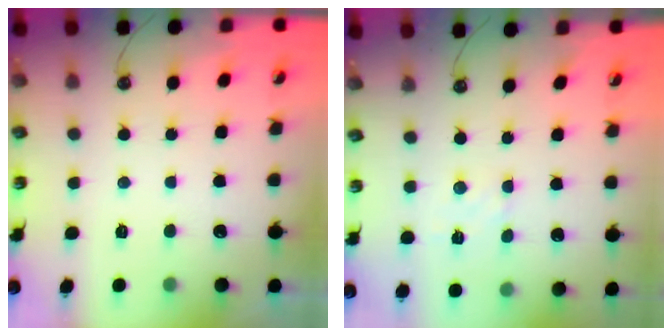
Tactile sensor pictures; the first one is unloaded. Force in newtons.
{"total": 2.9, "press": 2.9, "slide": 0.5}